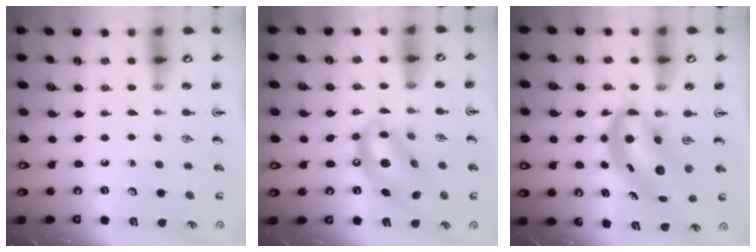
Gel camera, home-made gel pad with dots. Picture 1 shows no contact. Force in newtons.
{"total": 13.2, "press": 12.6, "slide": 3.9}
{"total": 6.3, "press": 6.1, "slide": 1.6}